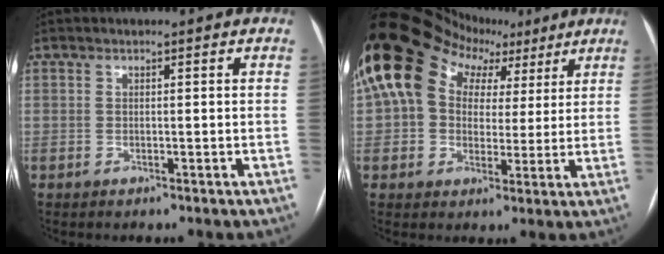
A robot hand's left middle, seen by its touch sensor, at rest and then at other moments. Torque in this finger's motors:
{"motor_torque": [1.24, -0.89, 1.05, 0.21]}